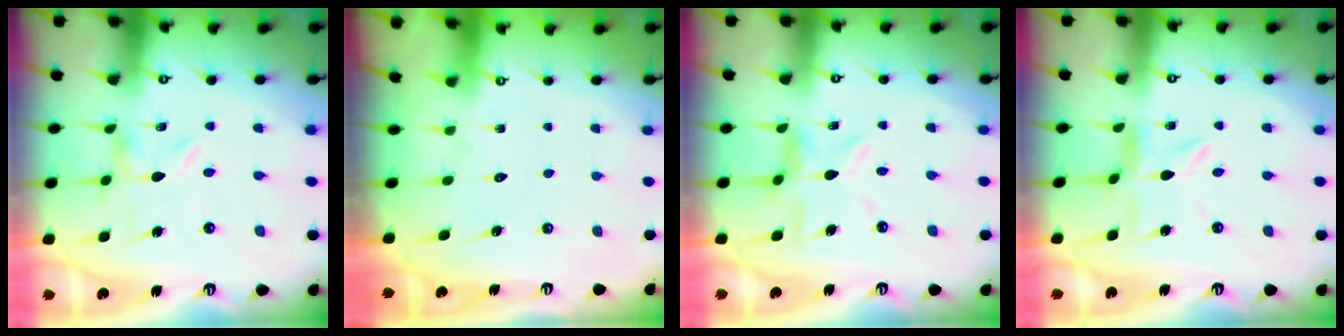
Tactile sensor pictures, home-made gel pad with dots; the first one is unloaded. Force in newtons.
{"total": 1.6, "press": 1.6, "slide": 0.1}
{"total": 7.4, "press": 7.4, "slide": 0.7}
{"total": 2.7, "press": 2.7, "slide": 0.4}